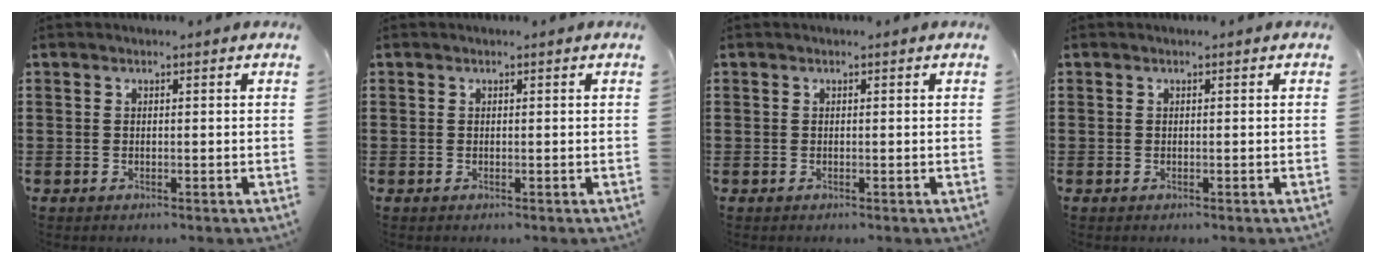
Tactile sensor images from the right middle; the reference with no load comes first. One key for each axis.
{"total": 0.0}
{"total": 0.0}
{"total": 0.0}